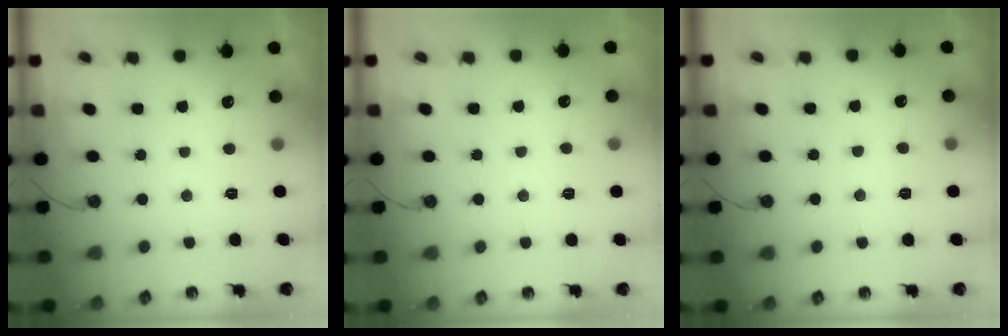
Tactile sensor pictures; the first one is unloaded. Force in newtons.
{"total": 5.8, "press": 5.8, "slide": 0.7}
{"total": 5.5, "press": 5.4, "slide": 0.7}